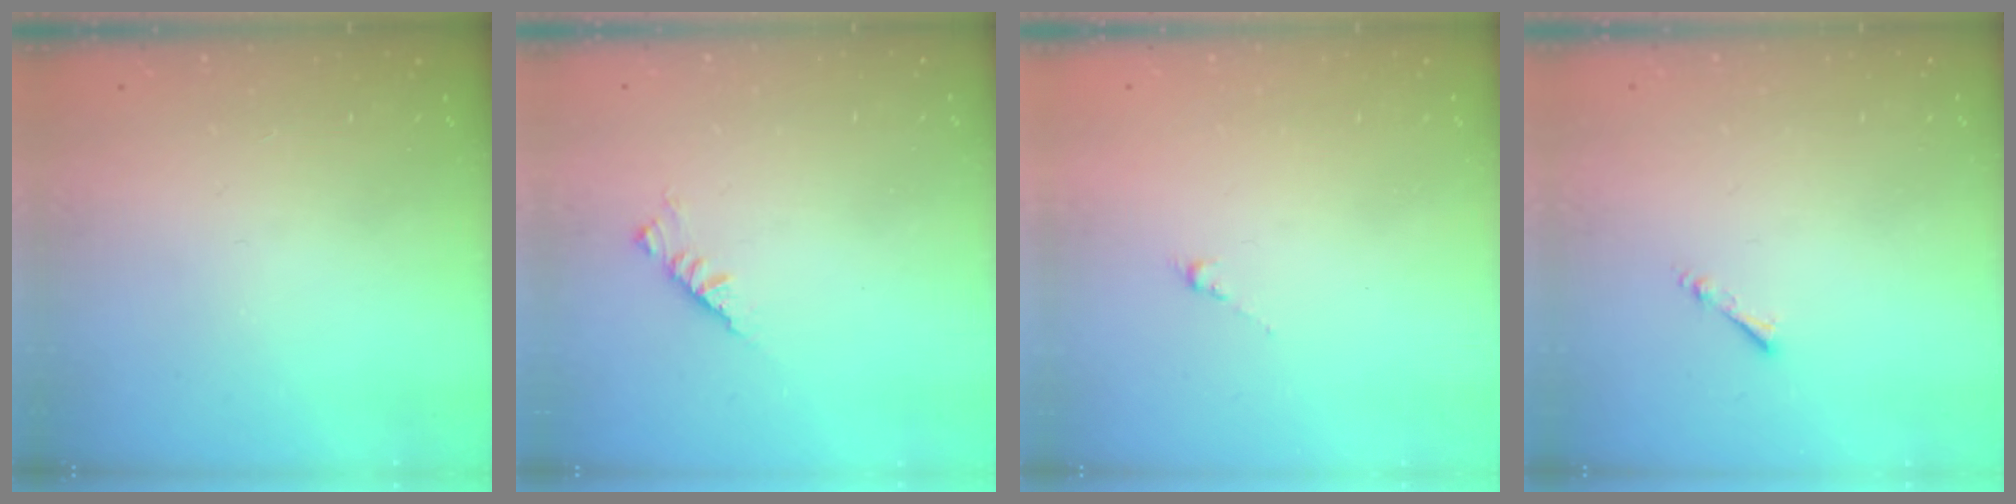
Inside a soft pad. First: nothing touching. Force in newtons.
{"total": 2.9, "press": 2.8, "slide": 0.7}
{"total": 0.0}
{"total": 1.3, "press": 1.2, "slide": 0.3}